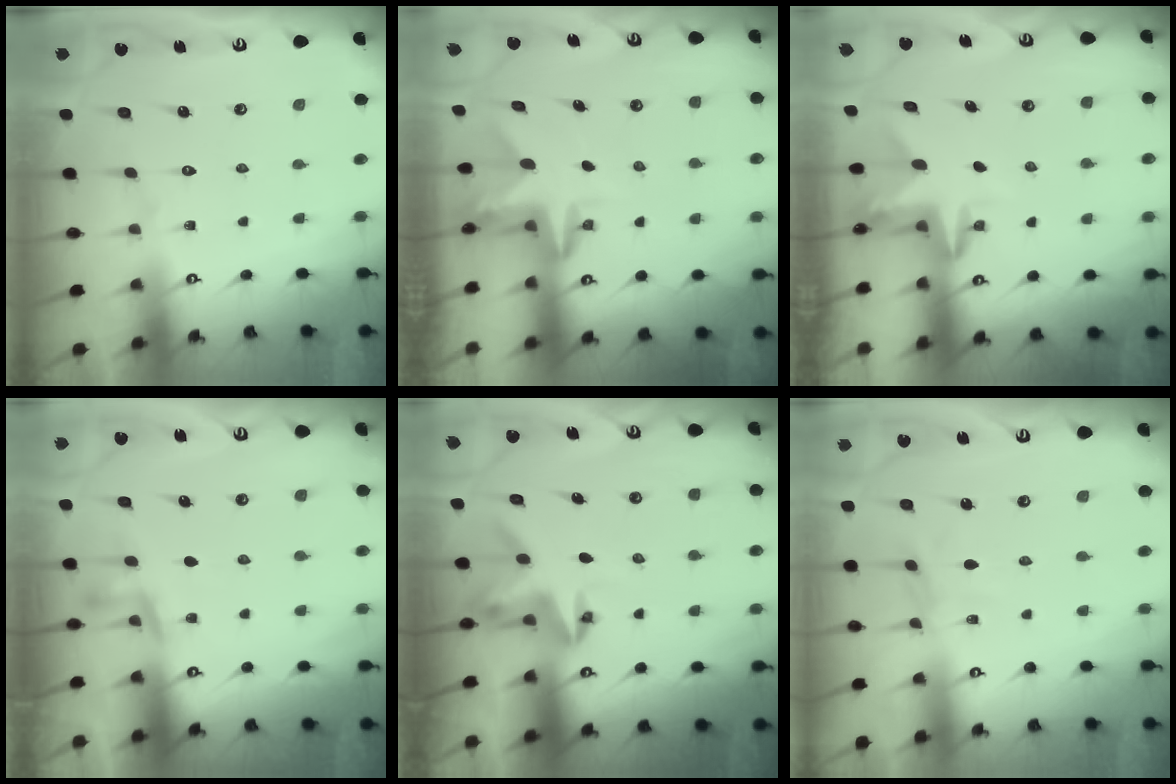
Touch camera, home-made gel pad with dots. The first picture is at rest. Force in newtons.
{"total": 2.7, "press": 2.7, "slide": 0.1}
{"total": 3.4, "press": 3.4, "slide": 0.4}
{"total": 4.3, "press": 4.2, "slide": 0.9}
{"total": 3.9, "press": 3.9, "slide": 0.4}
{"total": 4.7, "press": 4.7, "slide": 0.6}